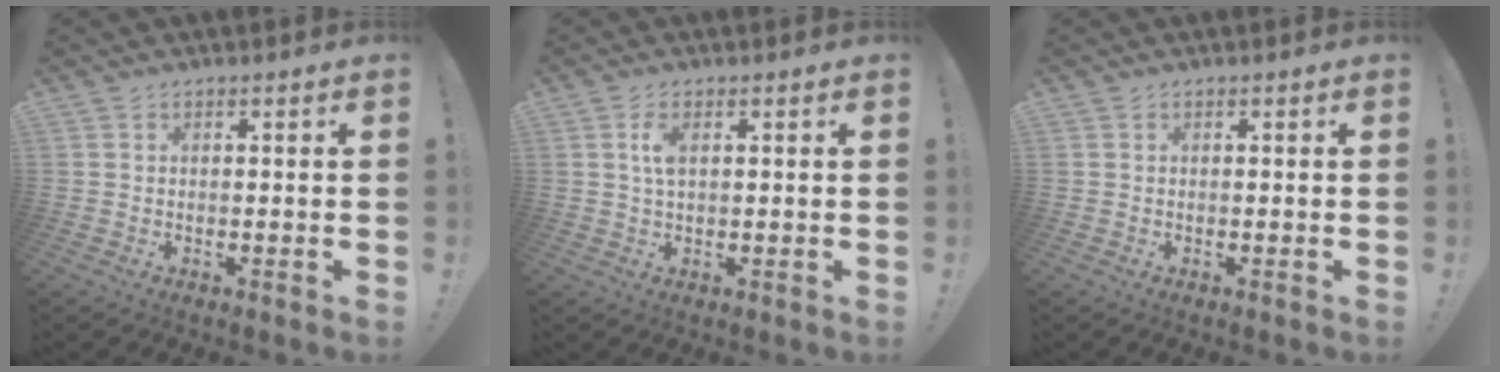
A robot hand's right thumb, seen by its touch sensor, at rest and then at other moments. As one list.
[{"total": 3.9, "force": [1.1, 1.9, 3.2], "torque": [-0.058, 0.002, 0.016]}, {"total": 0.0}]